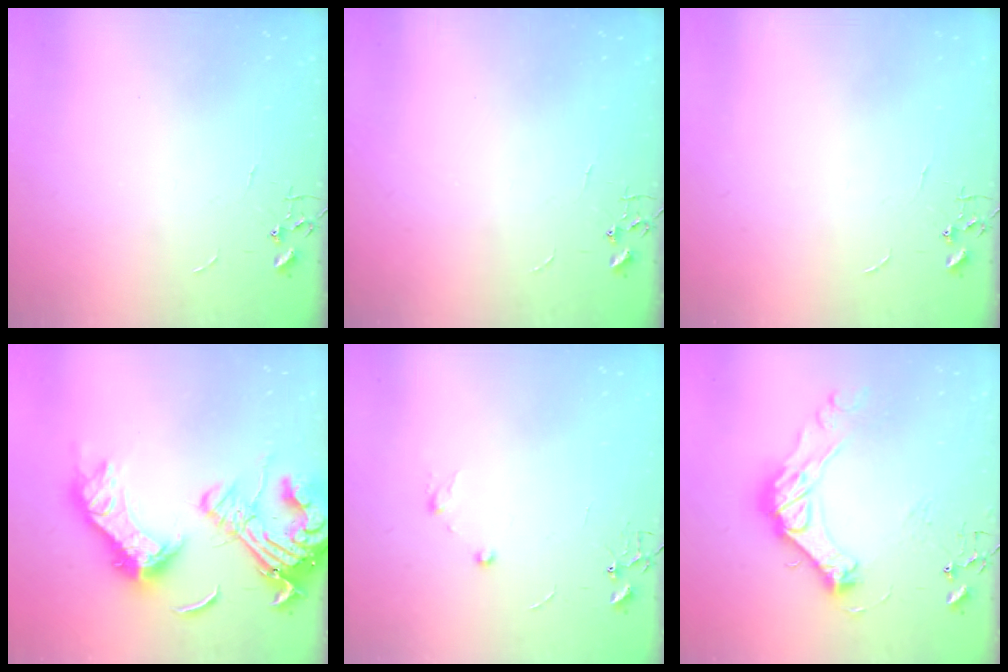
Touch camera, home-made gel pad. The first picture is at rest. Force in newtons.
{"total": 0.0}
{"total": 0.0}
{"total": 25.4, "press": 25.1, "slide": 3.8}
{"total": 7.3, "press": 7.2, "slide": 1.2}
{"total": 14.5, "press": 14.4, "slide": 1.1}